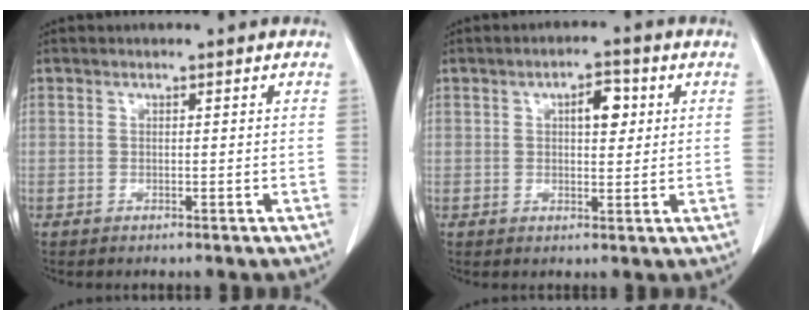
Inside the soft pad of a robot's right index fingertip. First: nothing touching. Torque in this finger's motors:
{"motor_torque": [0.07, 0.03, 0.03, 0.03]}